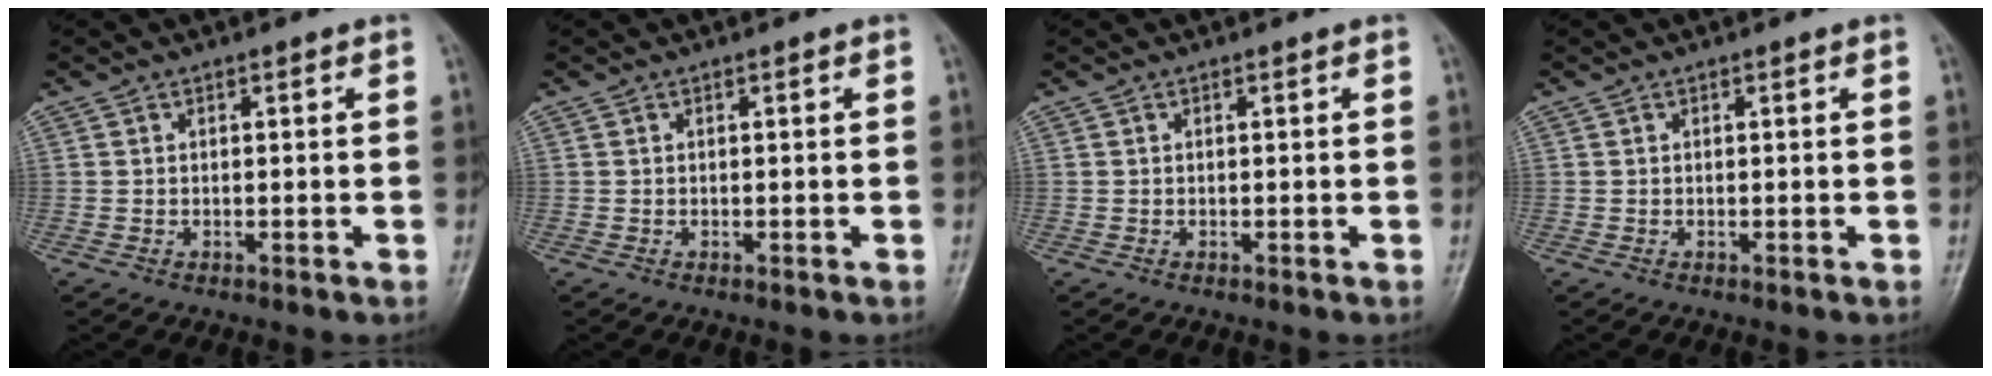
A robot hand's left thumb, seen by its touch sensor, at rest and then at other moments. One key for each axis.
{"total": 0.0}
{"total": 0.0}
{"total": 0.0}